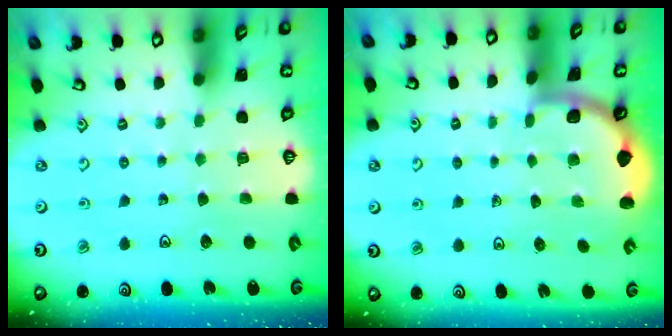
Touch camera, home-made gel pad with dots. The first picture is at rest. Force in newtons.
{"total": 1.9, "press": 1.9, "slide": 0.0}